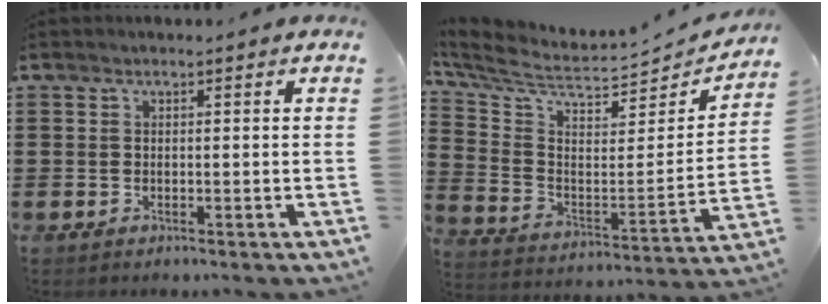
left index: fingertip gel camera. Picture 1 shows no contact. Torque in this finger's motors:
{"motor_torque": [1.11, -1.04, 0.40, 0.21]}